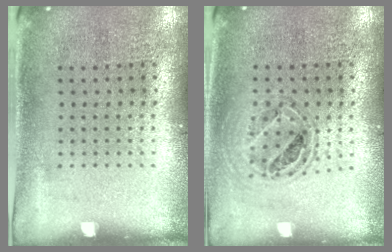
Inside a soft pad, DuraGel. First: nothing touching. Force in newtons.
{"total": 0.8, "press": 0.8, "slide": 0.0}